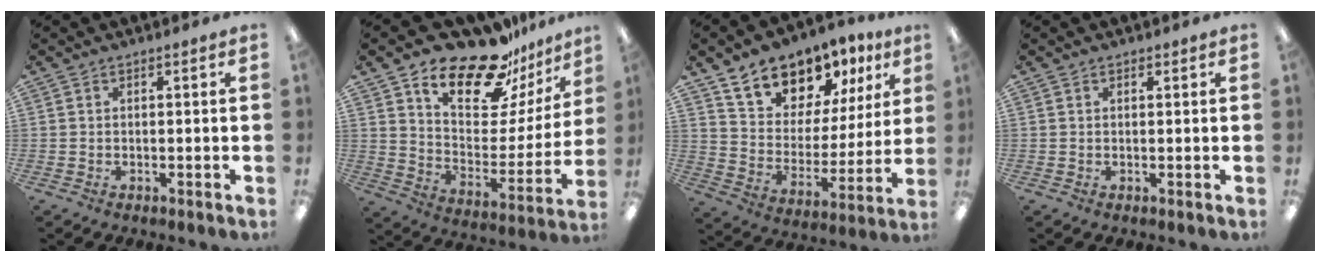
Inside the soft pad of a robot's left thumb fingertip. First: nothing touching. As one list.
[{"total": 19.5, "force": [16.5, 6.9, 7.9], "torque": [-0.138, -0.128, 0.285]}, {"total": 14.3, "force": [12.0, 7.1, 3.2], "torque": [-0.082, -0.091, 0.224]}, {"total": 0.7, "force": [0.5, 0.4, 0.2], "torque": [0.005, -0.002, 0.007]}]